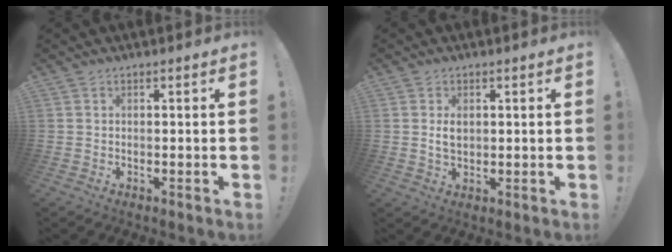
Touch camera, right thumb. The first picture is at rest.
{"total": 3.2, "force": [0.4, 2.1, 2.4], "torque": [-0.032, -0.001, 0.004]}